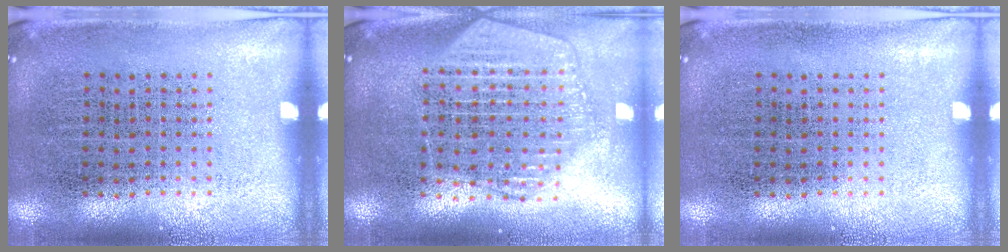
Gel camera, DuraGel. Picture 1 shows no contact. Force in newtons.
{"total": 2.1, "press": 1.9, "slide": 0.9}
{"total": 0.0}